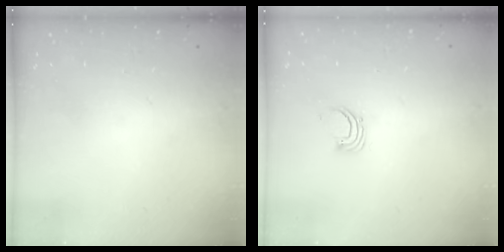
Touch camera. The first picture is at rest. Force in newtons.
{"total": 2.3, "press": 2.3, "slide": 0.1}